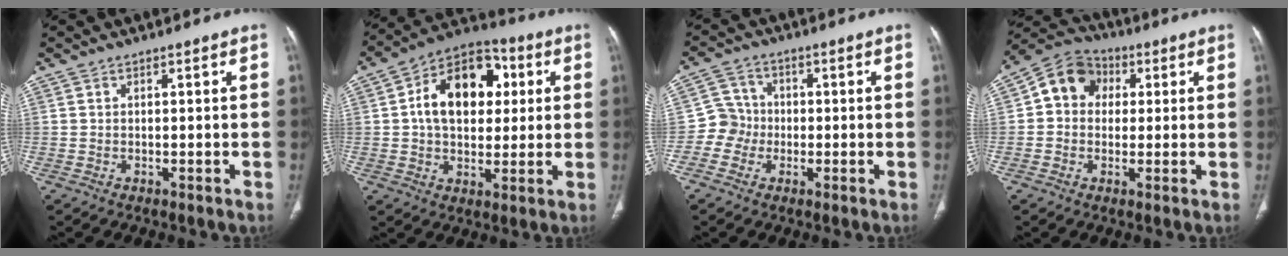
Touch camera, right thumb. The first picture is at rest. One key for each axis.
{"total": 16.7, "fx": 3.1, "fy": 11.3, "fz": 11.9, "tx": -0.153, "ty": 0.016, "tz": 0.042}
{"total": 5.5, "fx": -1.3, "fy": 5.3, "fz": 1.0, "tx": 0.013, "ty": 0.016, "tz": -0.036}
{"total": 9.6, "fx": 1.5, "fy": 8.3, "fz": 4.6, "tx": -0.056, "ty": 0.019, "tz": 0.010}